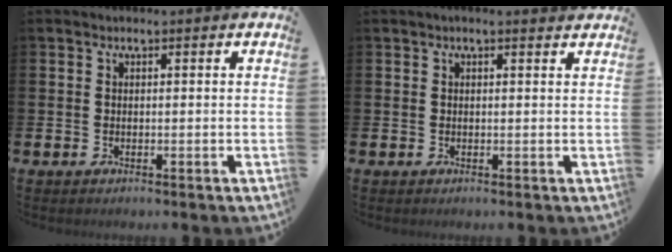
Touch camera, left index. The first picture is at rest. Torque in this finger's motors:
{"motor_torque": [0.85, -1.17, 0.13, 0.01]}